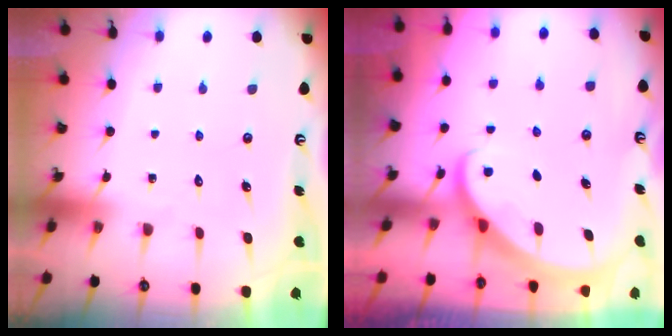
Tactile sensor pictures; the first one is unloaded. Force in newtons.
{"total": 2.8, "press": 2.8, "slide": 0.2}